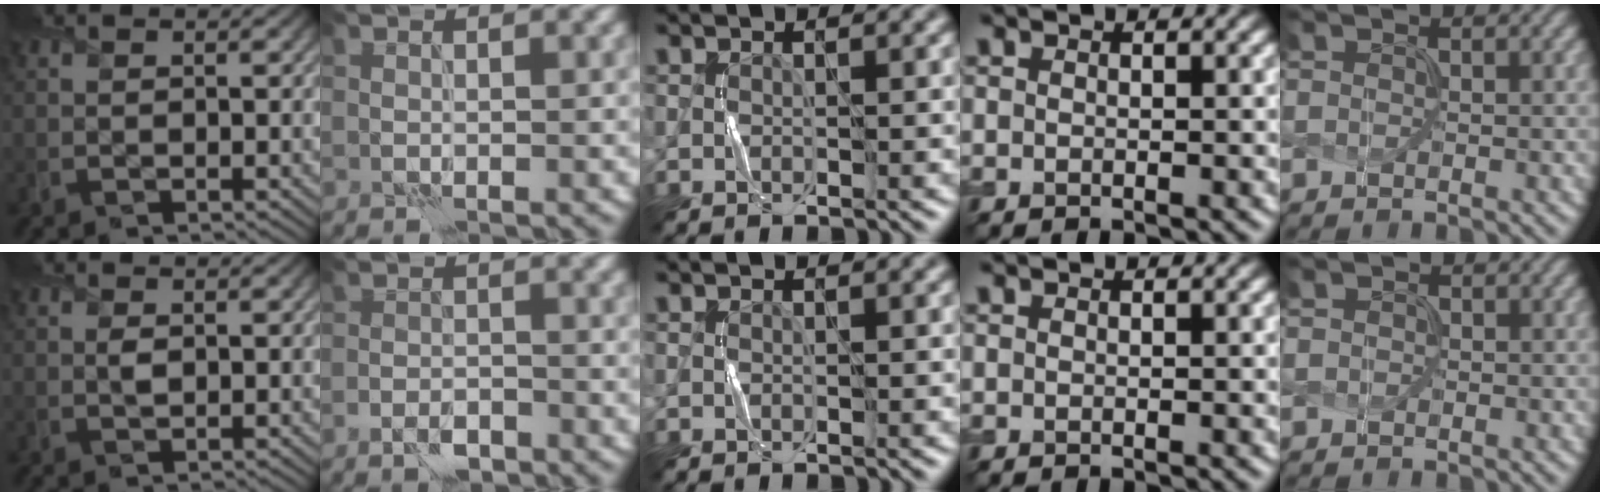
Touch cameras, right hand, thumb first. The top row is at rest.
{"thumb": {"total": 1.2, "force": [0.4, 0.5, 1.0], "torque": [-0.025, -0.002, 0.008]}, "index": {"total": 2.2, "force": [-1.5, 0.9, 1.2], "torque": [-0.018, 0.003, -0.029]}, "little": {"total": 1.0, "force": [-0.5, -0.1, -0.9], "torque": [0.009, -0.005, 0.003]}}